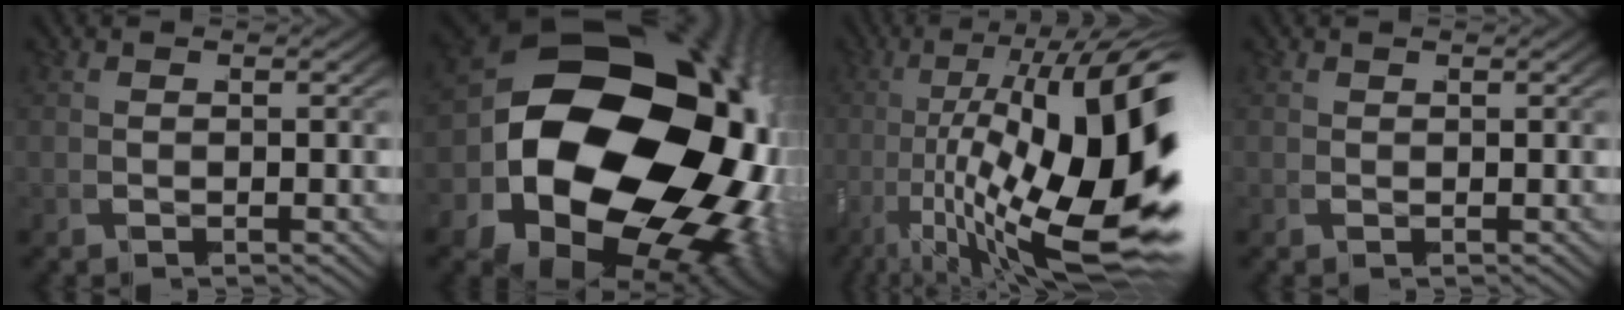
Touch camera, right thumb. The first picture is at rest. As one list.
[{"total": 33.3, "force": [-0.6, 23.2, 24.0], "torque": [-0.380, -0.093, 0.021]}, {"total": 19.2, "force": [0.2, 10.8, 15.8], "torque": [-0.265, -0.066, 0.035]}, {"total": 0.0}]